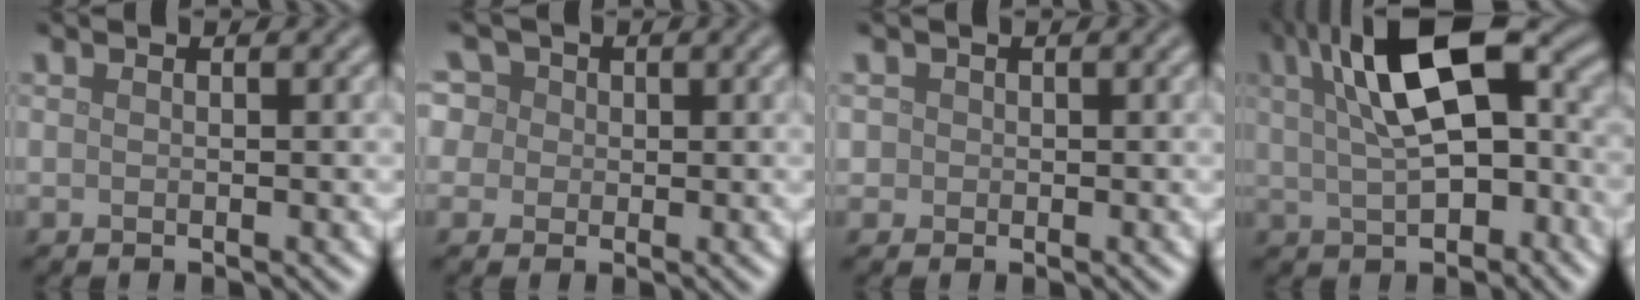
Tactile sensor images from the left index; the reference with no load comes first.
{"total": 7.1, "force": [3.2, 5.4, 3.1], "torque": [-0.048, 0.034, 0.019]}
{"total": 1.3, "force": [0.4, 1.2, 0.3], "torque": [0.003, 0.002, 0.003]}
{"total": 11.3, "force": [2.4, 5.5, 9.6], "torque": [-0.166, 0.014, 0.039]}